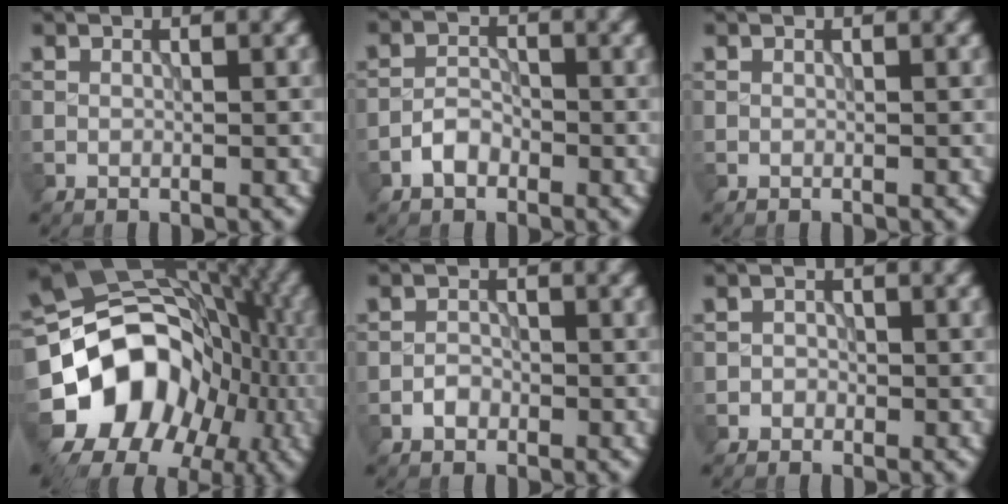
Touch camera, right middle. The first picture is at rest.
{"total": 2.0, "force": [-1.3, 1.2, 1.1], "torque": [-0.016, 0.006, -0.027]}
{"total": 0.0}
{"total": 17.3, "force": [-5.1, 13.7, 9.2], "torque": [-0.164, 0.014, -0.101]}
{"total": 1.2, "force": [-0.7, 0.9, 0.5], "torque": [-0.008, 0.002, -0.014]}
{"total": 1.0, "force": [-0.4, 1.0, 0.2], "torque": [0.012, 0.000, -0.011]}